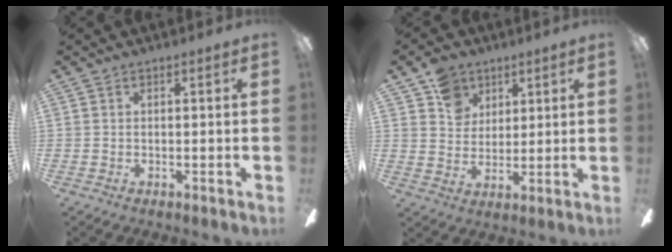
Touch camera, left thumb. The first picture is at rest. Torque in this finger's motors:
{"motor_torque": [1.09, 0.50, 1.18, -0.64, 0.06]}